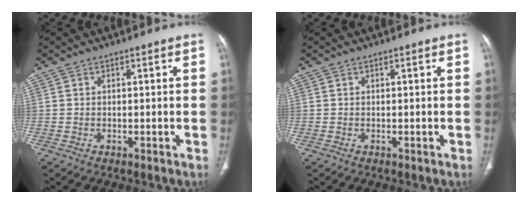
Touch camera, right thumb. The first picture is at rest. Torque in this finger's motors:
{"motor_torque": [0.00, 0.00, 0.21, 0.20, 0.00]}